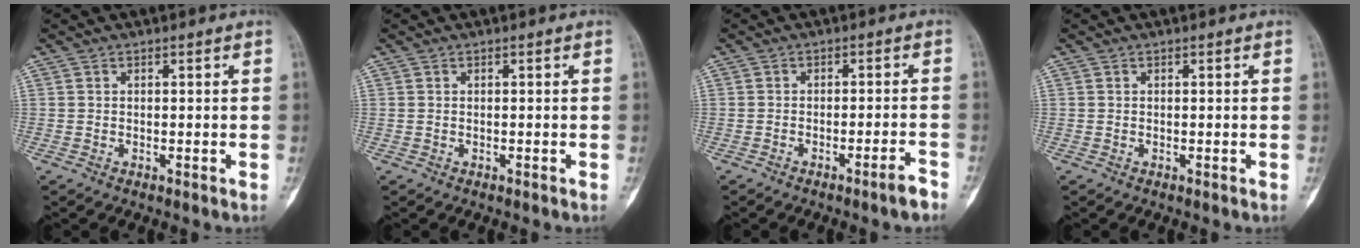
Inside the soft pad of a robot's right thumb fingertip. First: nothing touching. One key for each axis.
{"total": 0.0}
{"total": 3.1, "fx": -2.3, "fy": 0.0, "fz": 2.1, "tx": -0.031, "ty": 0.016, "tz": -0.034}
{"total": 0.0}